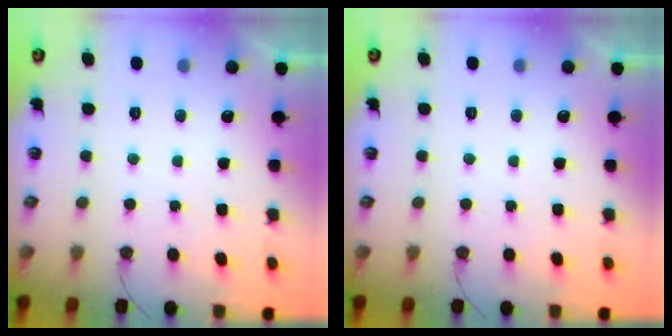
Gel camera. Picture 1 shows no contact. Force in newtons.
{"total": 0.0}